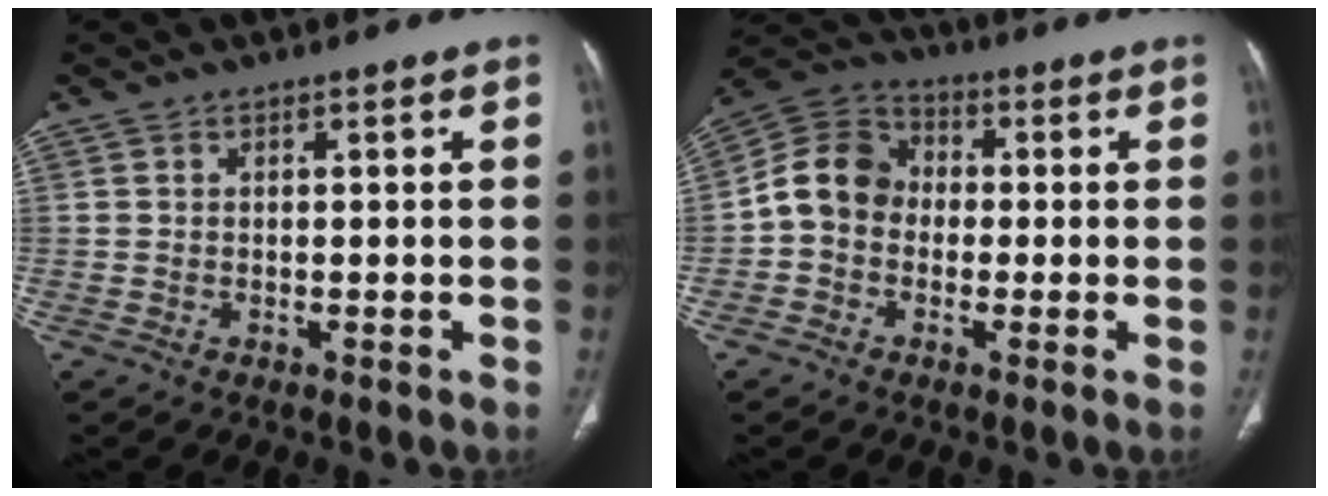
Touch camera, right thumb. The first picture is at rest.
{"total": 9.4, "force": [-0.9, 8.0, 5.0], "torque": [-0.079, 0.035, -0.034]}